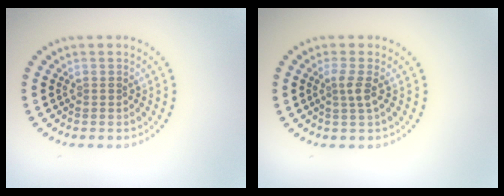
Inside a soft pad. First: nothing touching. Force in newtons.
{"total": 1.8, "press": 1.3, "slide": 1.2}